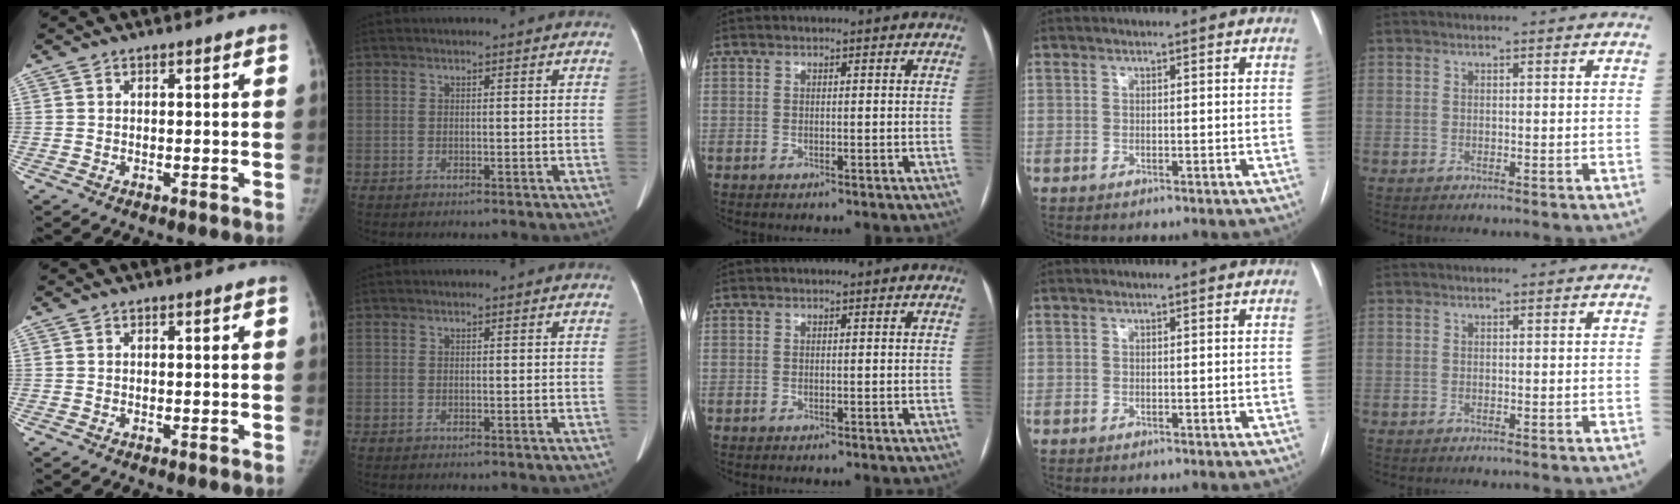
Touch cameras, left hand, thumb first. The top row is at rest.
{}